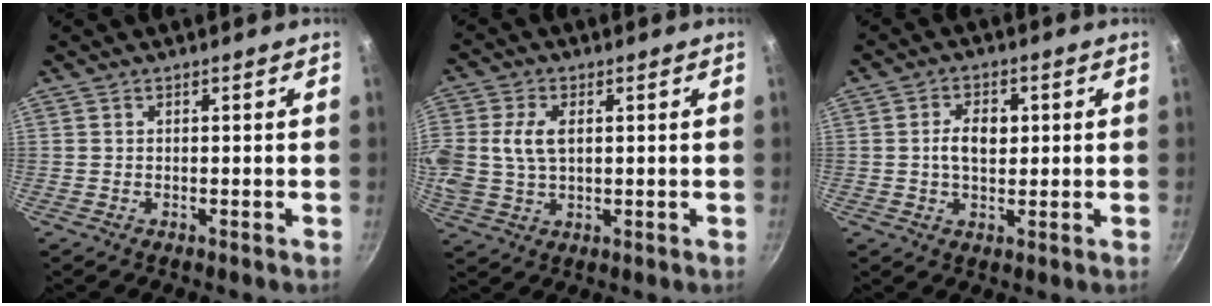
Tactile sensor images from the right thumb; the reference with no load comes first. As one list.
[{"total": 9.5, "force": [1.3, 6.0, 7.2], "torque": [-0.165, 0.005, 0.033]}, {"total": 5.8, "force": [0.7, 3.7, 4.5], "torque": [-0.066, 0.004, 0.009]}]